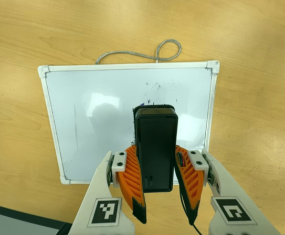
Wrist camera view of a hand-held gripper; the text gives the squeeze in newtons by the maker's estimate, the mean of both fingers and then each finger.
{"total": 9.9, "left": 8.6, "right": 11.1}